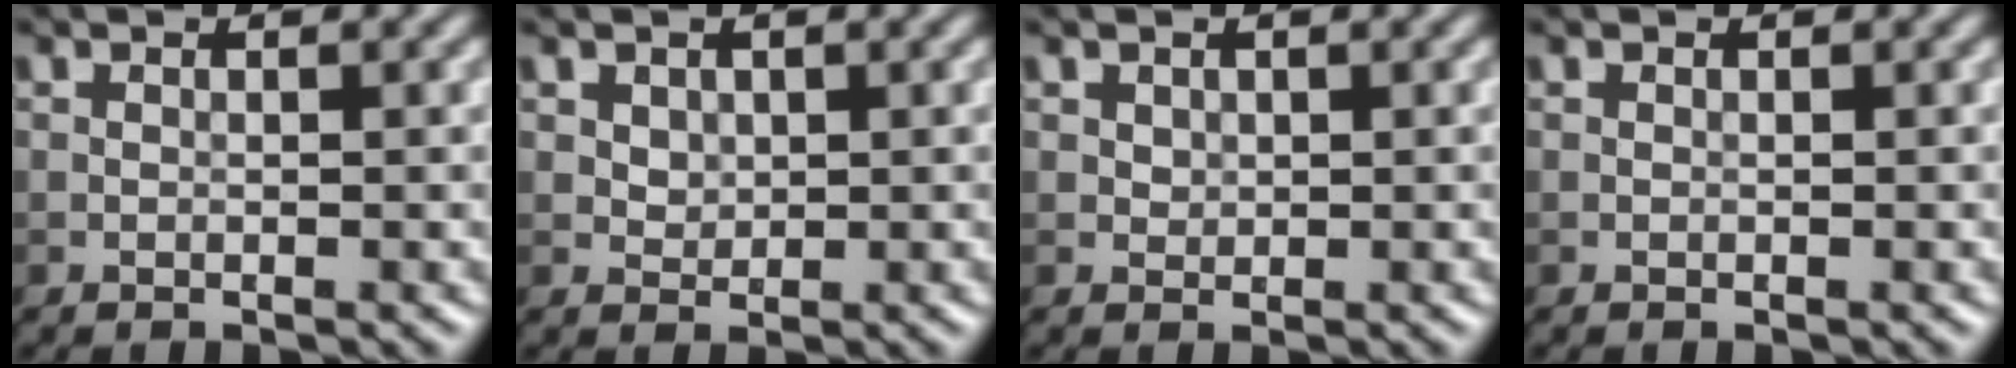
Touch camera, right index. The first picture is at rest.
{"total": 1.2, "force": [0.5, 1.0, 0.4], "torque": [-0.009, -0.006, 0.014]}
{"total": 0.6, "force": [0.3, 0.5, 0.1], "torque": [-0.001, -0.004, 0.009]}
{"total": 0.0}